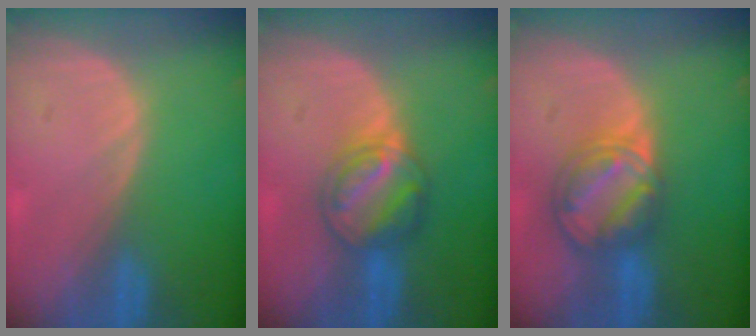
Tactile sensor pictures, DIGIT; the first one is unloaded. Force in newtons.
{"total": 6.1, "press": 6.0, "slide": 0.8}
{"total": 8.2, "press": 7.0, "slide": 4.2}